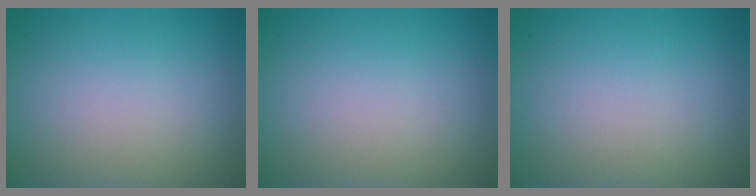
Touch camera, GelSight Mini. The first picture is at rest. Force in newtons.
{"total": 0.0}
{"total": 0.0}